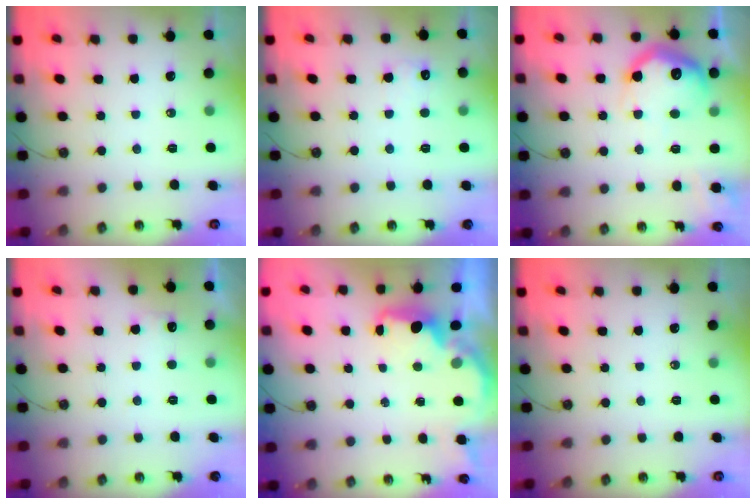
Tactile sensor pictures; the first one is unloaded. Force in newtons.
{"total": 4.9, "press": 4.8, "slide": 1.2}
{"total": 17.7, "press": 17.7, "slide": 0.5}
{"total": 6.3, "press": 6.2, "slide": 1.1}
{"total": 2.0, "press": 1.9, "slide": 0.8}
{"total": 0.0}